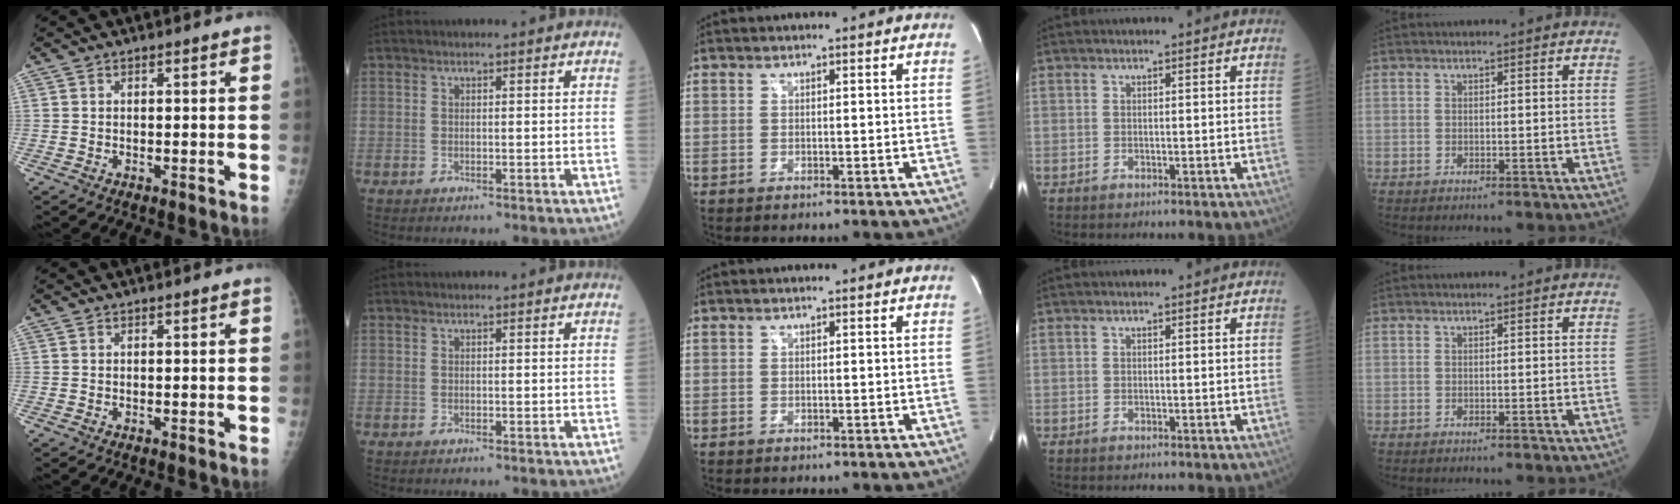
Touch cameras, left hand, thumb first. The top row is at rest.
{}